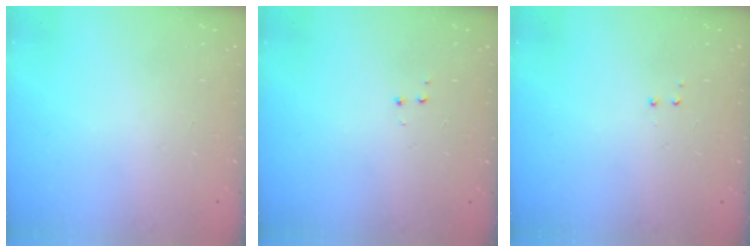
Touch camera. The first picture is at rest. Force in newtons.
{"total": 3.3, "press": 3.3, "slide": 0.4}
{"total": 2.9, "press": 2.8, "slide": 0.6}